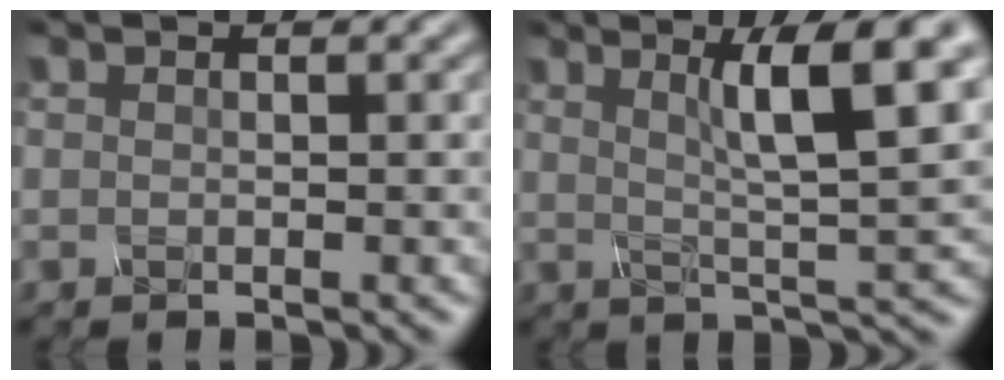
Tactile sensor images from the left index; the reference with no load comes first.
{"total": 7.7, "force": [2.5, 1.4, 7.1], "torque": [-0.102, 0.005, 0.049]}